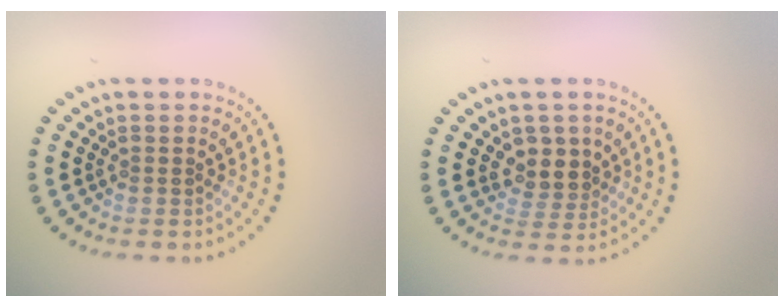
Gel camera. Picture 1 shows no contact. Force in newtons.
{"total": 2.8, "press": 2.5, "slide": 1.3}